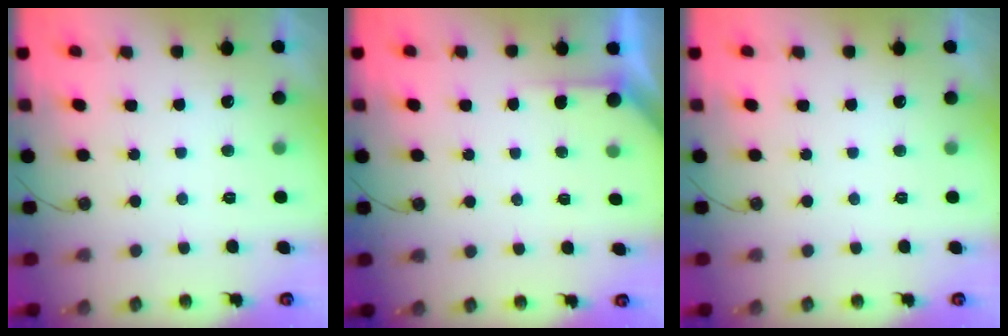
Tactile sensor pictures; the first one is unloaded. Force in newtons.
{"total": 2.9, "press": 2.9, "slide": 0.2}
{"total": 0.0}